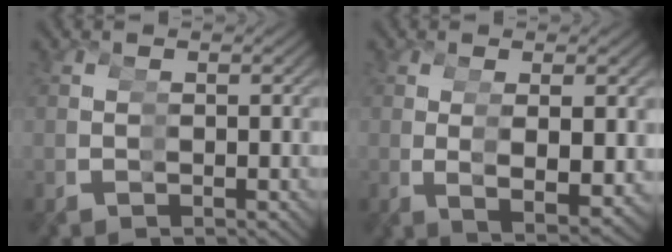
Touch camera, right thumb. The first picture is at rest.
{"total": 4.1, "force": [0.2, 0.7, 4.0], "torque": [-0.063, 0.013, 0.005]}